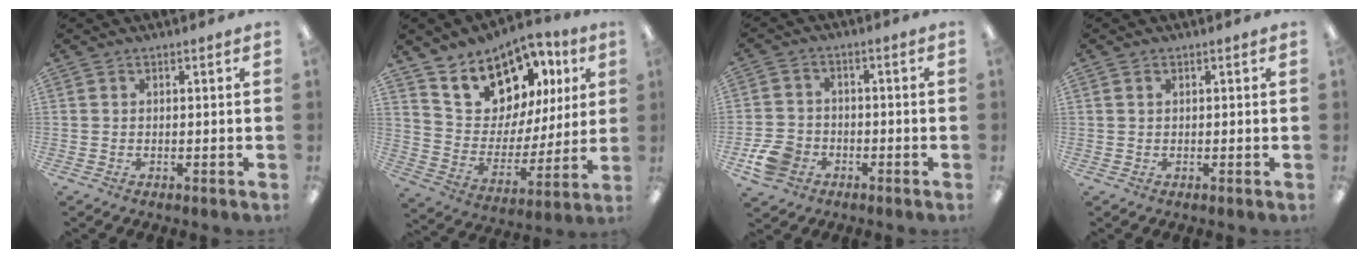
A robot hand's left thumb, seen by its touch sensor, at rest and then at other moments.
{"total": 16.1, "force": [11.9, 9.4, 5.3], "torque": [-0.107, -0.084, 0.220]}
{"total": 7.5, "force": [-3.4, 5.7, 3.4], "torque": [-0.076, 0.024, -0.062]}
{"total": 0.7, "force": [0.3, 0.6, 0.3], "torque": [-0.008, 0.004, 0.005]}